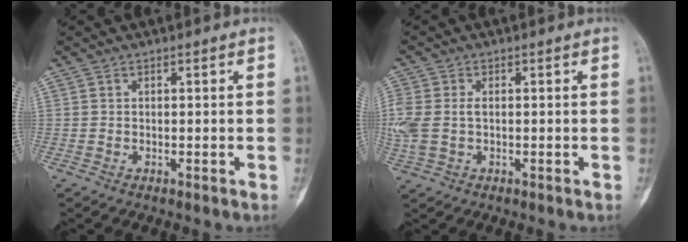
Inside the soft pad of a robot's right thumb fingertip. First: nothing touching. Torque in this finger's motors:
{"motor_torque": [0.14, 0.16, 0.78, 0.09, 0.09]}